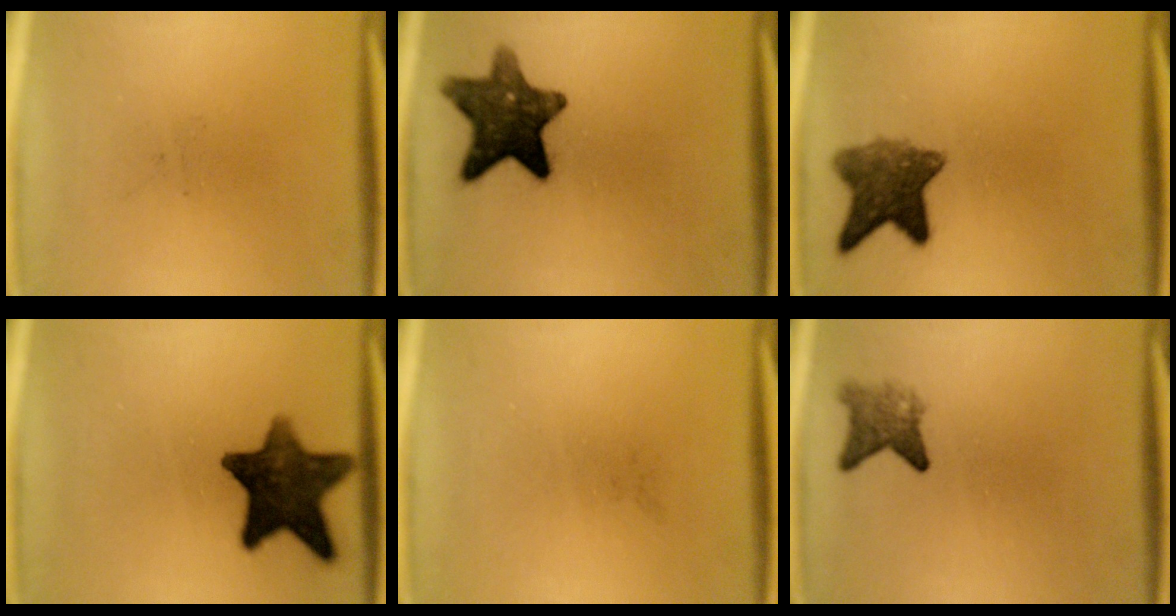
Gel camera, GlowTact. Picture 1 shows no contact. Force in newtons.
{"total": 12.1}
{"total": 7.4}
{"total": 13.2}
{"total": 0.0}
{"total": 3.2}